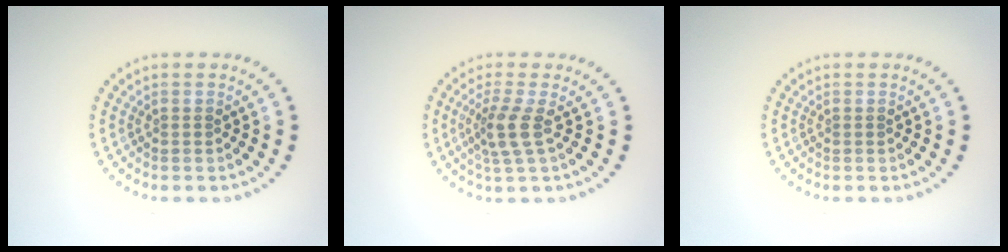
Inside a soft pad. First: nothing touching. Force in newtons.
{"total": 2.6, "press": 1.9, "slide": 1.7}
{"total": 0.0}